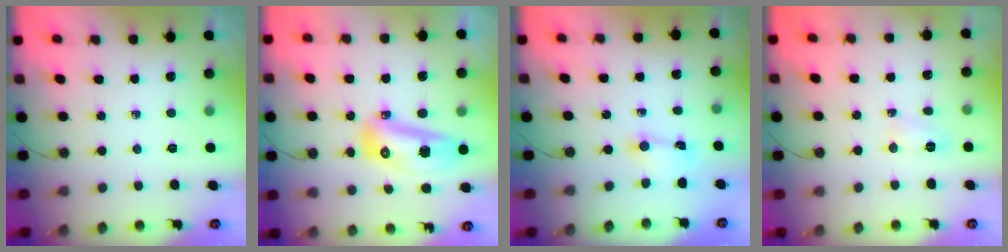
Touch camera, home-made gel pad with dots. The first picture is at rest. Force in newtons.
{"total": 13.5, "press": 13.4, "slide": 1.6}
{"total": 1.8, "press": 1.7, "slide": 0.5}
{"total": 3.7, "press": 3.7, "slide": 0.7}